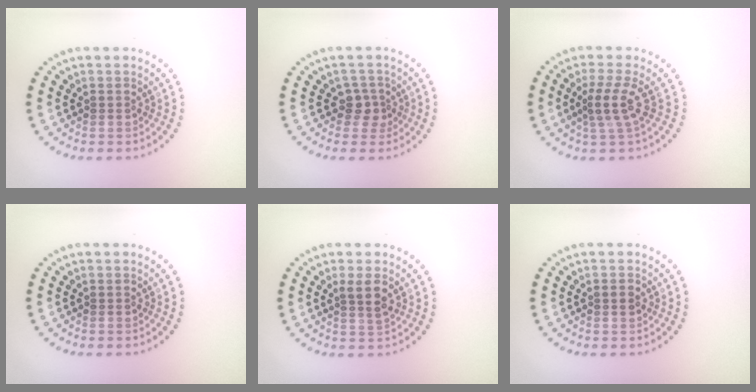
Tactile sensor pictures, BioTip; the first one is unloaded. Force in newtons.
{"total": 1.8, "press": 1.4, "slide": 1.2}
{"total": 2.6, "press": 1.9, "slide": 1.8}
{"total": 0.0}
{"total": 2.0, "press": 1.7, "slide": 1.0}
{"total": 1.0, "press": 1.0, "slide": 0.0}